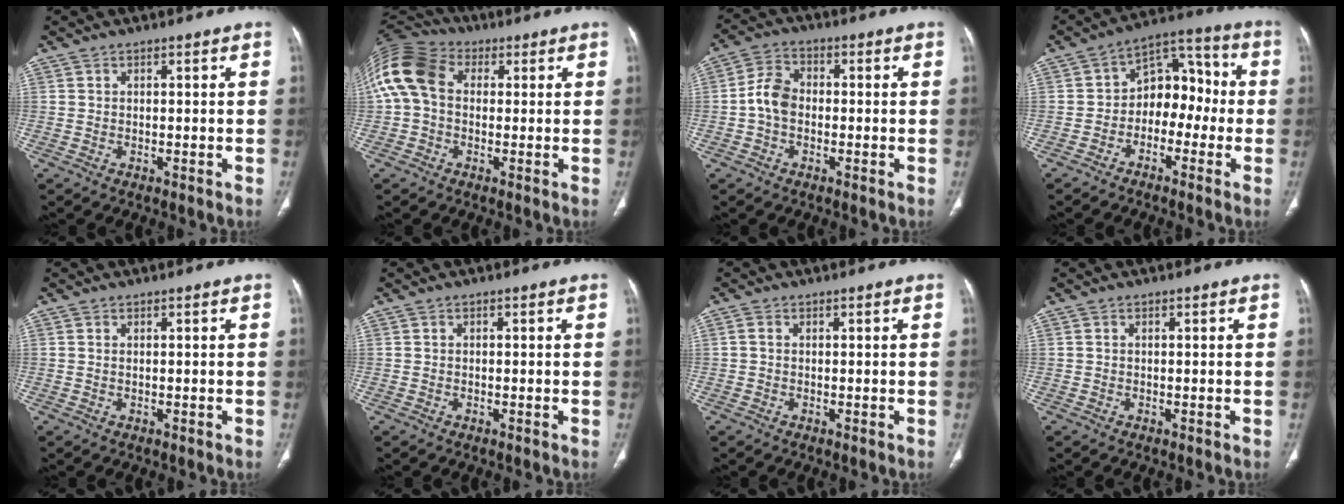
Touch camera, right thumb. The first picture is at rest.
{"total": 14.3, "force": [1.9, 10.6, 9.5], "torque": [-0.210, 0.041, 0.027]}
{"total": 5.9, "force": [-0.9, 4.2, 4.0], "torque": [-0.070, 0.018, -0.027]}
{"total": 10.4, "force": [-2.0, 7.4, 7.1], "torque": [-0.060, 0.048, -0.048]}
{"total": 0.0}
{"total": 0.0}
{"total": 0.9, "force": [0.0, 0.7, 0.5], "torque": [-0.011, 0.002, -0.002]}
{"total": 0.0}